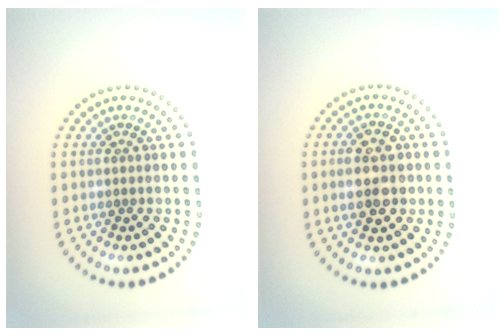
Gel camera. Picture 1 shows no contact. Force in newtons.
{"total": 4.3, "press": 4.3, "slide": 0.4}